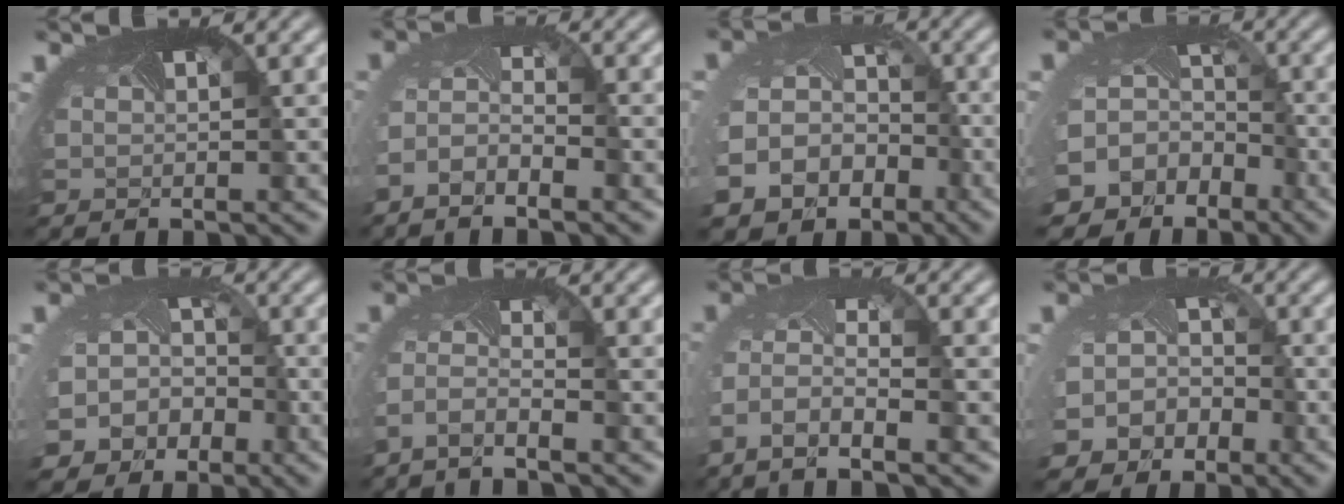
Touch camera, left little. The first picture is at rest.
{"total": 3.5, "force": [-2.6, 1.1, 2.2], "torque": [-0.047, -0.009, -0.052]}
{"total": 14.6, "force": [-6.5, 12.1, 5.0], "torque": [-0.131, -0.065, -0.092]}
{"total": 14.8, "force": [-6.8, 12.2, 4.8], "torque": [-0.142, -0.060, -0.090]}
{"total": 10.0, "force": [-5.1, 8.2, 2.7], "torque": [-0.069, -0.042, -0.076]}
{"total": 2.5, "force": [-2.4, 0.0, 0.8], "torque": [-0.031, -0.008, -0.053]}
{"total": 5.4, "force": [-3.6, 1.7, 3.7], "torque": [-0.085, -0.013, -0.067]}
{"total": 8.4, "force": [-4.4, 6.8, 2.2], "torque": [-0.046, -0.033, -0.069]}